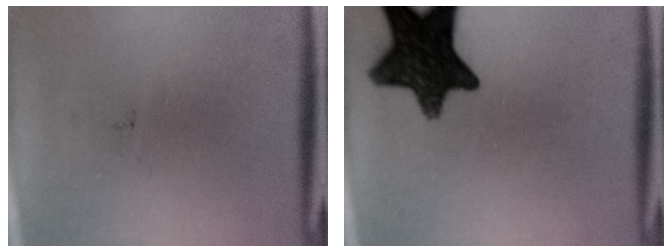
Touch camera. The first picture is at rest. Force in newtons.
{"total": 14.3}